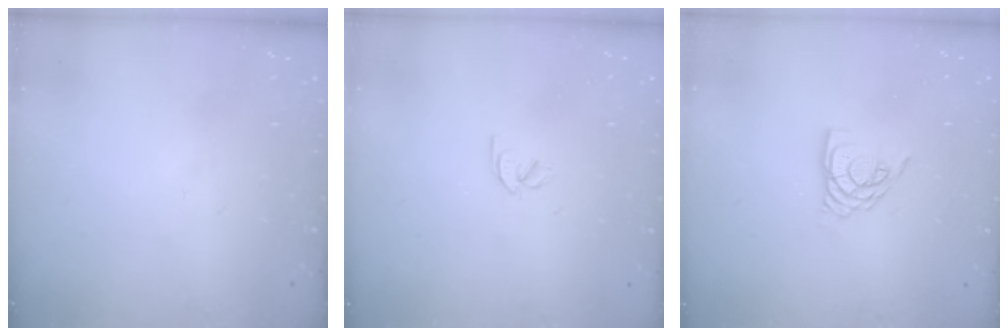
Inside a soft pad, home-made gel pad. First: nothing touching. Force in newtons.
{"total": 1.8, "press": 1.7, "slide": 0.5}
{"total": 7.9, "press": 7.9, "slide": 0.6}